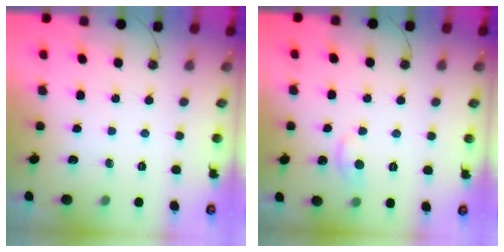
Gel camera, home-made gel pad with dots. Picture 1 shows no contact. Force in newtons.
{"total": 1.2, "press": 0.8, "slide": 0.9}